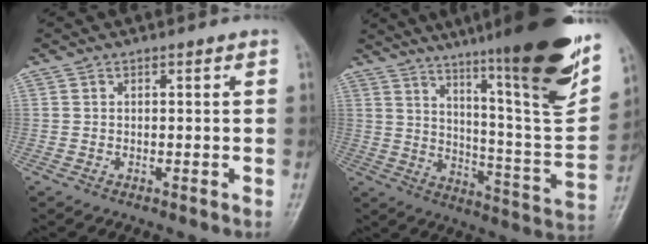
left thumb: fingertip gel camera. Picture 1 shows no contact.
{"total": 27.4, "force": [17.8, 3.2, 20.6], "torque": [-0.289, -0.078, 0.268]}